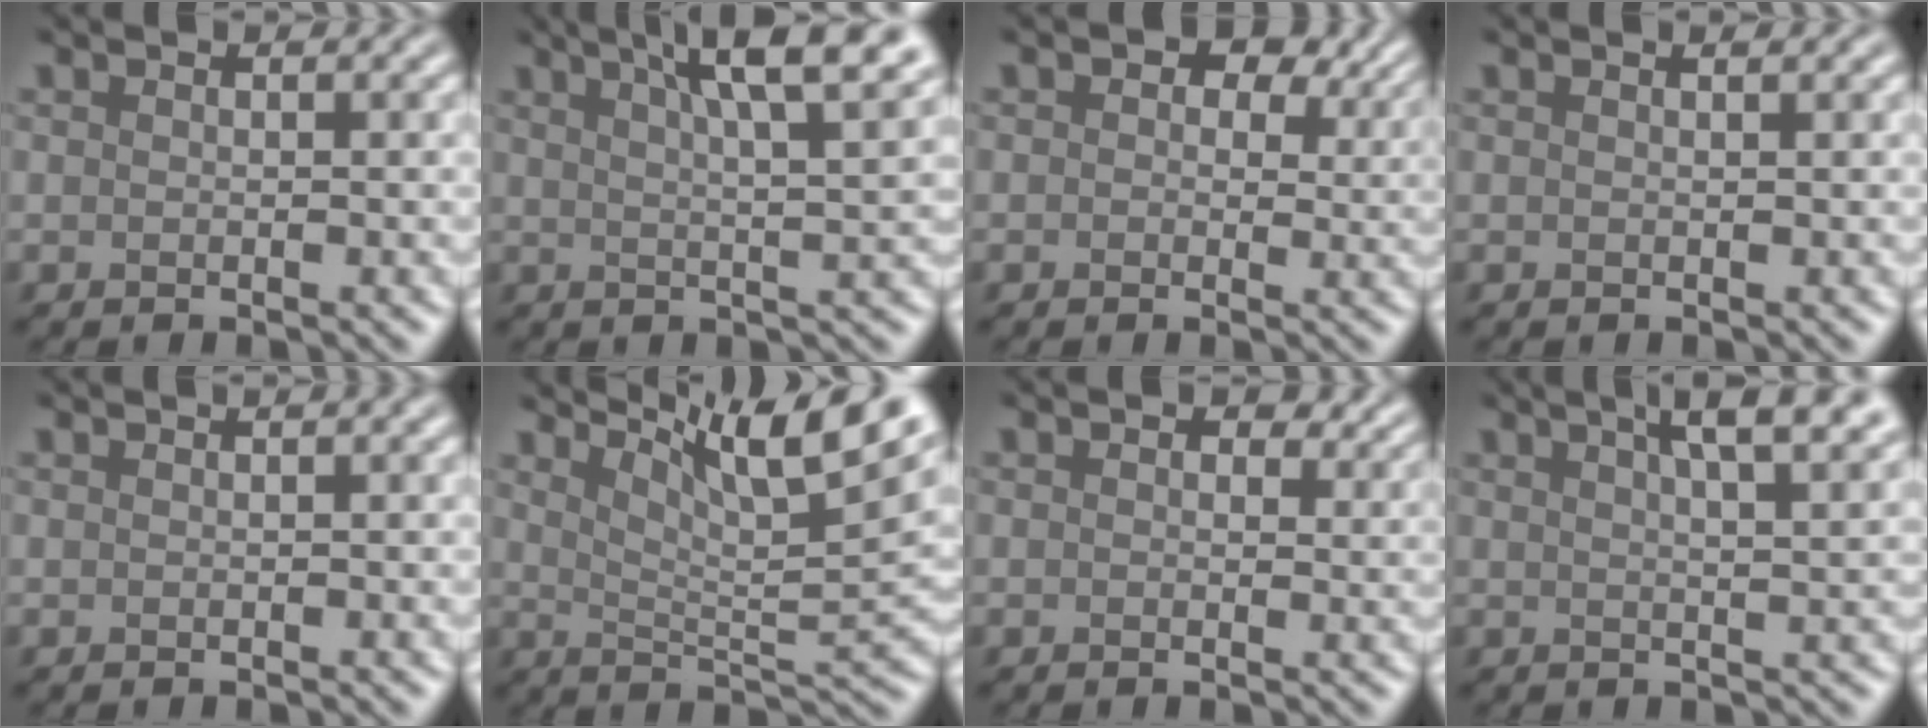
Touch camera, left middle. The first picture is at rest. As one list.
[{"total": 9.0, "force": [4.9, 2.2, 7.1], "torque": [-0.072, 0.031, 0.053]}, {"total": 5.4, "force": [2.4, 3.4, 3.5], "torque": [-0.042, -0.001, 0.023]}, {"total": 0.9, "force": [0.6, 0.3, 0.6], "torque": [-0.006, 0.002, 0.004]}, {"total": 0.7, "force": [0.2, 0.1, 0.7], "torque": [-0.009, 0.005, 0.004]}, {"total": 10.4, "force": [7.3, 1.8, 7.1], "torque": [-0.106, 0.009, 0.114]}, {"total": 2.2, "force": [1.0, 1.2, 1.5], "torque": [-0.016, -0.001, 0.015]}, {"total": 7.5, "force": [4.4, 2.4, 5.6], "torque": [-0.043, 0.038, 0.032]}]